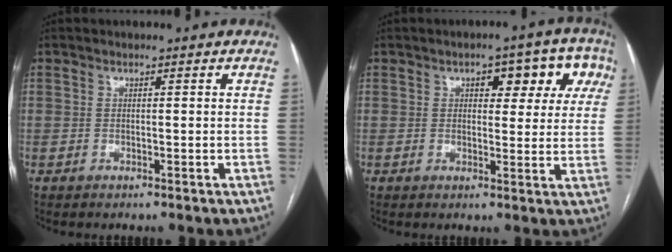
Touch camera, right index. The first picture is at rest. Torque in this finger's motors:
{"motor_torque": [0.44, 0.32, 0.12, 0.05]}